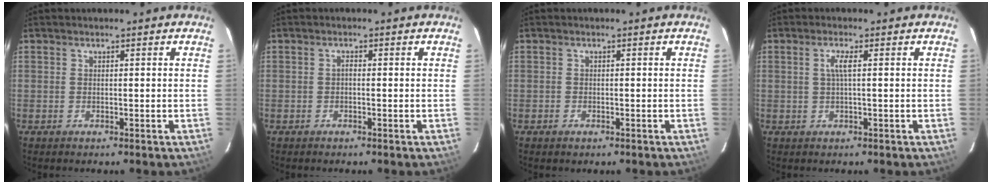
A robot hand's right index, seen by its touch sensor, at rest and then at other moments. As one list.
[{"total": 0.7, "force": [-0.3, 0.3, 0.5], "torque": [-0.008, 0.005, -0.007]}, {"total": 1.0, "force": [-0.6, 0.7, 0.3], "torque": [-0.006, 0.000, -0.007]}, {"total": 2.1, "force": [0.3, -0.2, 2.1], "torque": [-0.041, 0.001, 0.003]}]